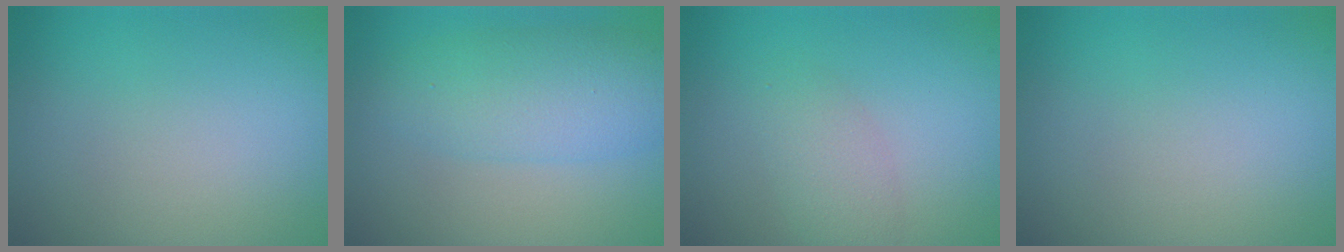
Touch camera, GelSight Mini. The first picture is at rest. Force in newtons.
{"total": 5.2, "press": 5.2, "slide": 0.2}
{"total": 2.1, "press": 2.1, "slide": 0.1}
{"total": 0.0}